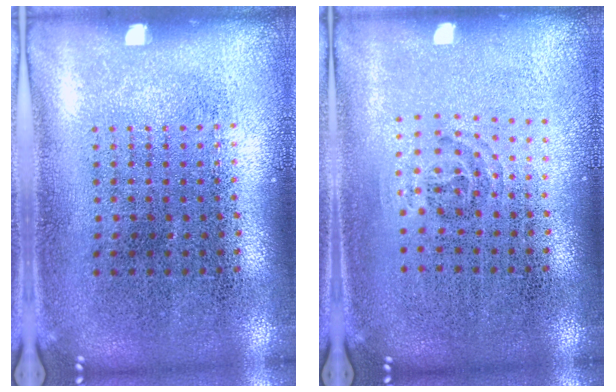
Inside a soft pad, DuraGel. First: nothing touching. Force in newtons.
{"total": 0.8, "press": 0.5, "slide": 0.7}